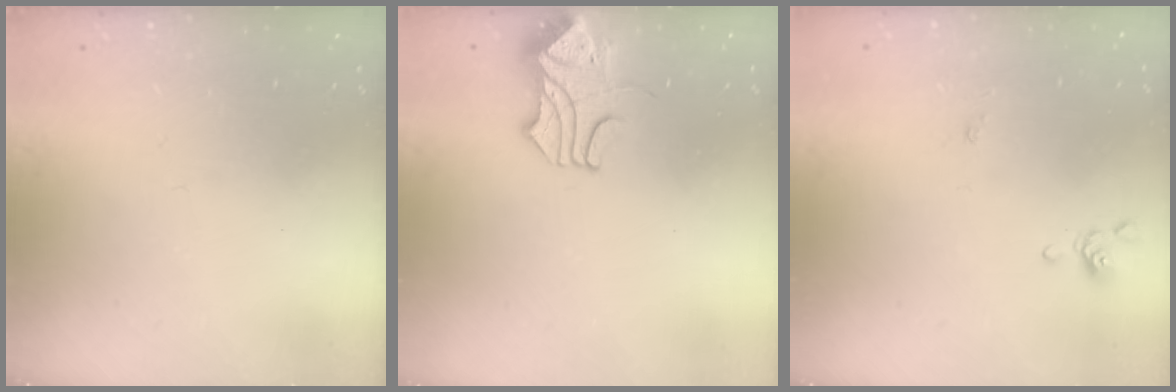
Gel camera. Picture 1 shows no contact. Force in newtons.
{"total": 1.8, "press": 1.6, "slide": 0.7}
{"total": 0.0}